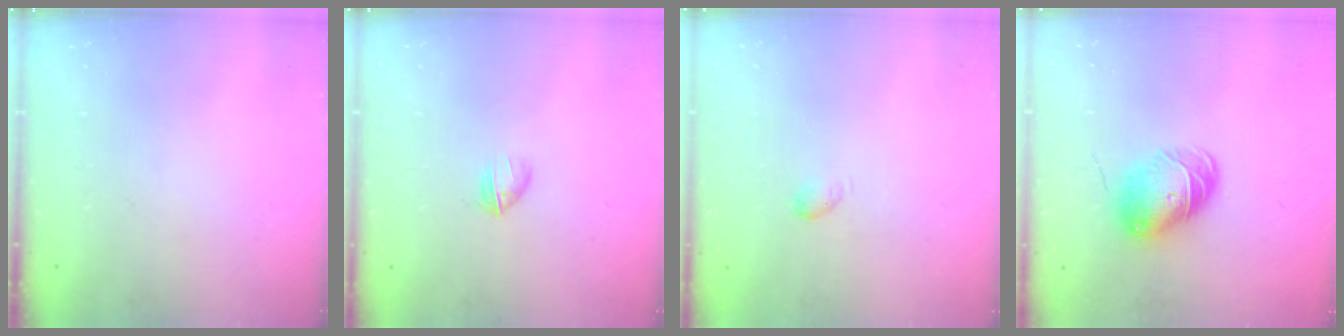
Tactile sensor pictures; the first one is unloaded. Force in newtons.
{"total": 3.1, "press": 2.9, "slide": 0.8}
{"total": 2.8, "press": 2.7, "slide": 0.5}
{"total": 8.5, "press": 8.5, "slide": 0.4}